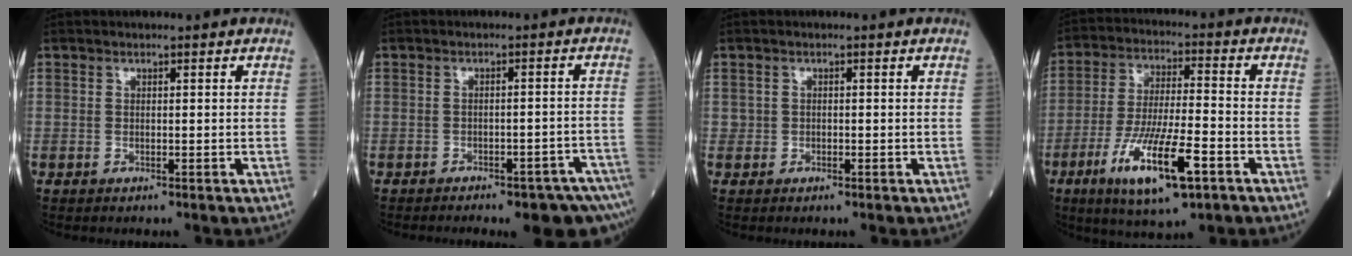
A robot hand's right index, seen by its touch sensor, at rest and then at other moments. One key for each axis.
{"total": 11.3, "fx": -8.9, "fy": 2.7, "fz": 6.5, "tx": -0.049, "ty": 0.014, "tz": -0.105}
{"total": 0.7, "fx": -0.1, "fy": 0.6, "fz": 0.2, "tx": 0.000, "ty": 0.002, "tz": -0.002}
{"total": 13.9, "fx": -6.4, "fy": 2.5, "fz": 12.1, "tx": -0.230, "ty": -0.020, "tz": -0.108}